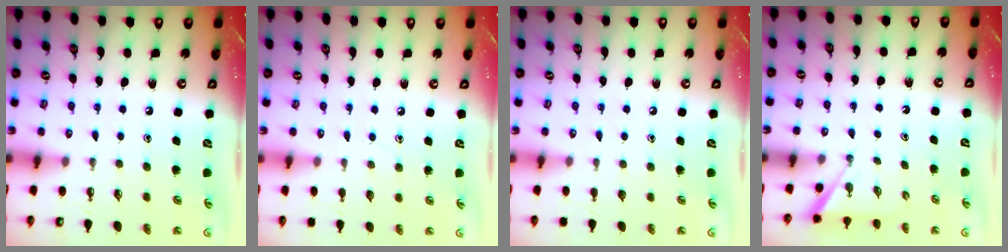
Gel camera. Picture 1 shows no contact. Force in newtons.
{"total": 3.2, "press": 3.2, "slide": 0.3}
{"total": 0.0}
{"total": 1.2, "press": 1.2, "slide": 0.1}